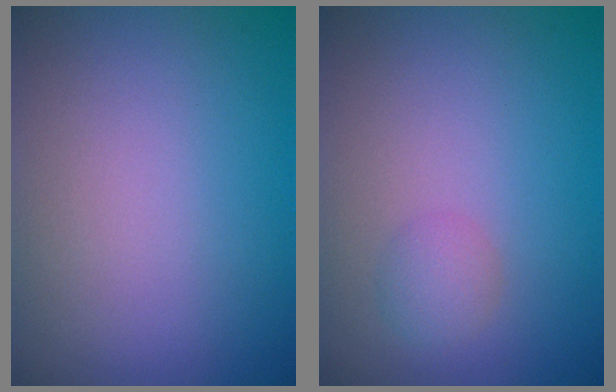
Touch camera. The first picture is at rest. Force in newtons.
{"total": 1.5, "press": 1.5, "slide": 0.0}